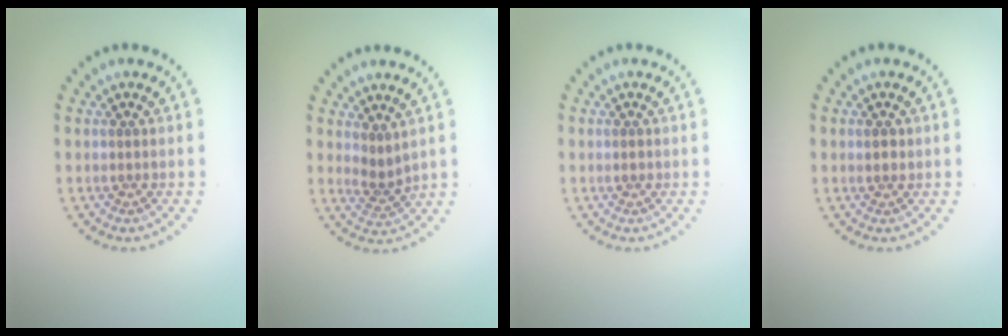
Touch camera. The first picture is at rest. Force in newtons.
{"total": 1.9, "press": 1.3, "slide": 1.4}
{"total": 0.7, "press": 0.7, "slide": 0.1}
{"total": 1.0, "press": 0.9, "slide": 0.5}